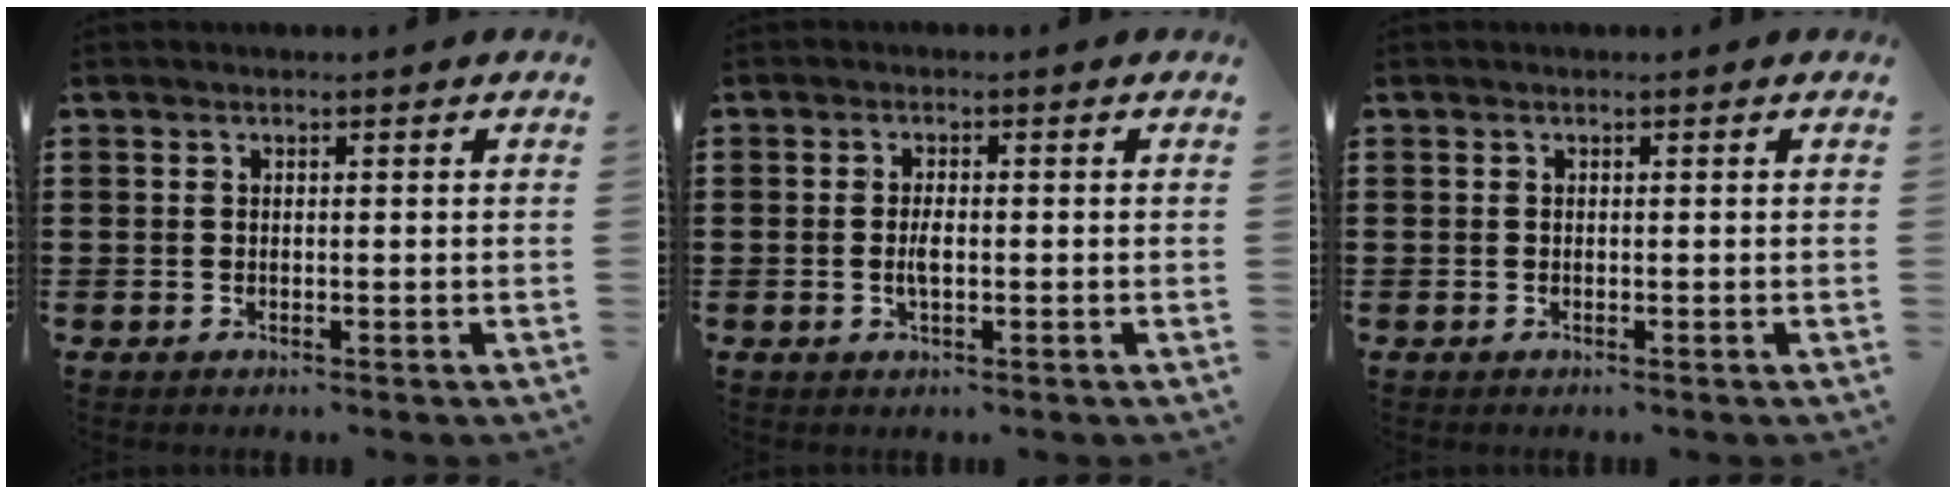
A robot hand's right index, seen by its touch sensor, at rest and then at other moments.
{"total": 2.4, "force": [-0.3, 0.8, 2.3], "torque": [-0.050, -0.005, -0.007]}
{"total": 0.0}